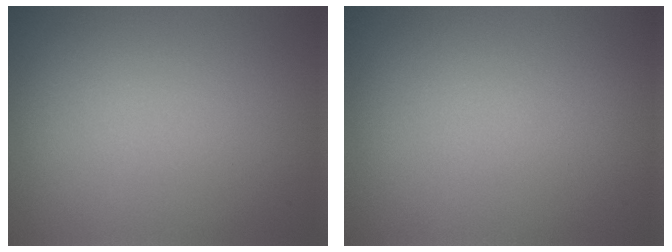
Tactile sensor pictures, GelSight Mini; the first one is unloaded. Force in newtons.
{"total": 0.0}